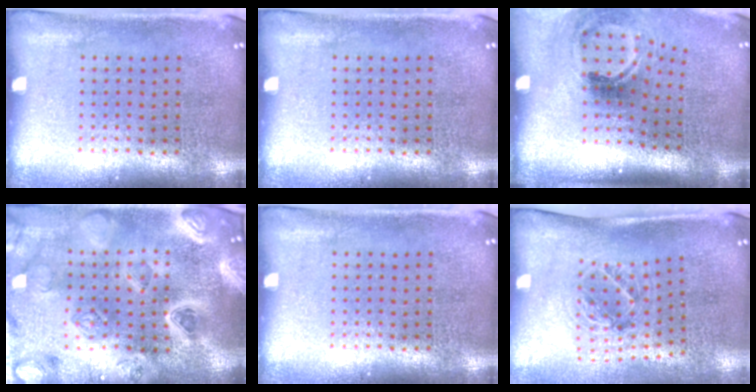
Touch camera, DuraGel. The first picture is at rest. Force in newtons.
{"total": 0.0}
{"total": 2.0, "press": 1.2, "slide": 1.6}
{"total": 5.2, "press": 4.4, "slide": 2.9}
{"total": 0.0}
{"total": 1.2, "press": 1.1, "slide": 0.5}